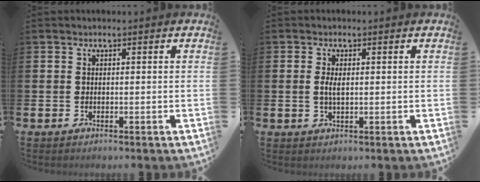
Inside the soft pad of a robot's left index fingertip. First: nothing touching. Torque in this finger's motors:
{"motor_torque": [0.15, 0.05, 0.06, 0.05]}